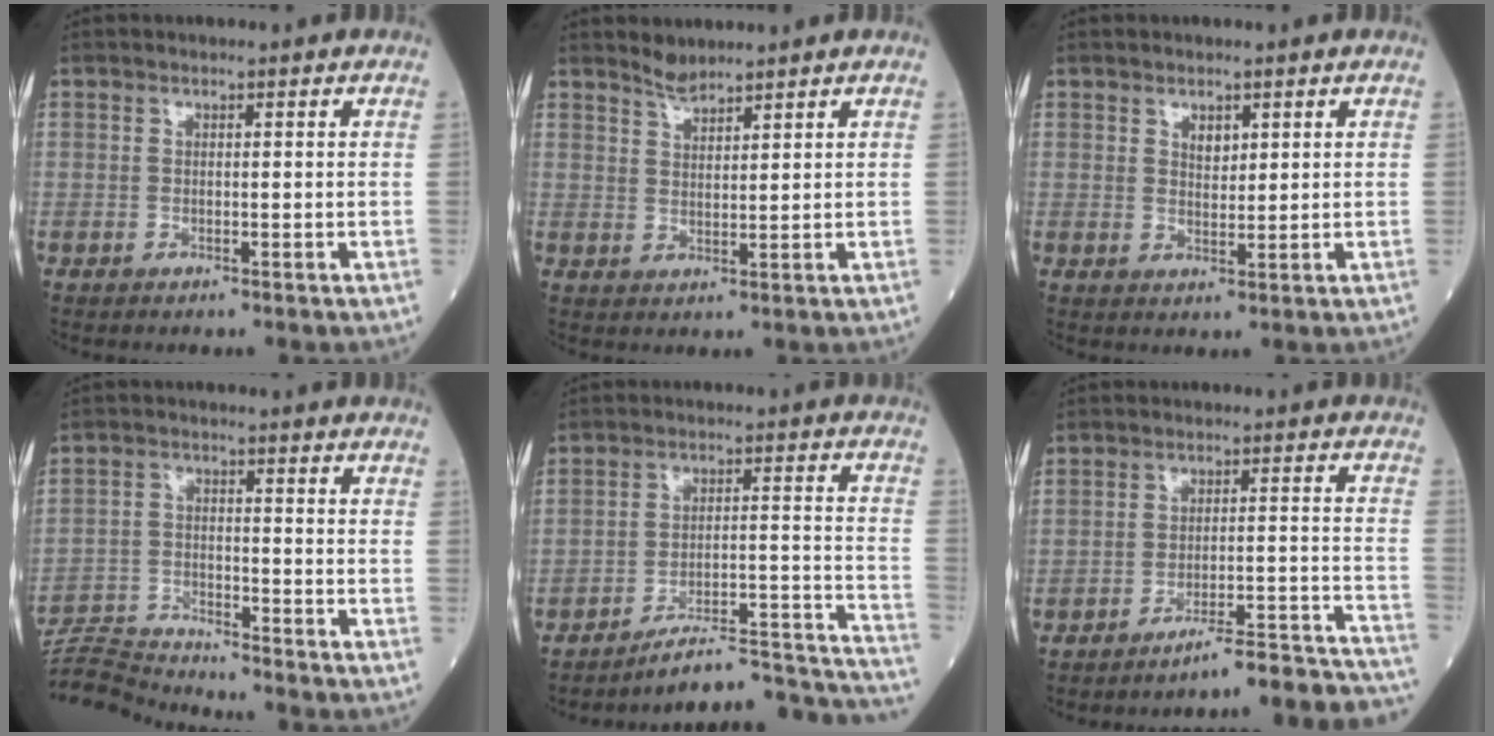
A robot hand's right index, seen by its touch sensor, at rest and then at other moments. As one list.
[{"total": 2.6, "force": [2.6, 0.3, 0.5], "torque": [-0.009, 0.000, 0.048]}, {"total": 2.1, "force": [1.2, 1.2, 1.4], "torque": [-0.022, -0.001, 0.023]}, {"total": 8.0, "force": [-7.9, -1.5, -0.5], "torque": [0.001, -0.003, -0.149]}, {"total": 18.1, "force": [-17.5, -0.1, 4.6], "torque": [-0.015, 0.037, -0.241]}, {"total": 15.9, "force": [-15.5, -1.0, 3.6], "torque": [-0.007, 0.023, -0.202]}]